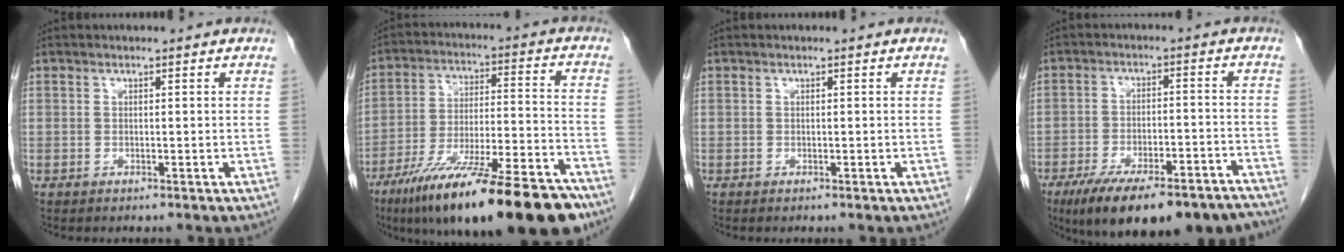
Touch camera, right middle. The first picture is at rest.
{"total": 24.1, "force": [-17.6, 2.5, 16.3], "torque": [-0.211, -0.016, -0.289]}
{"total": 0.0}
{"total": 20.0, "force": [-16.3, 4.7, 10.6], "torque": [-0.131, 0.005, -0.235]}